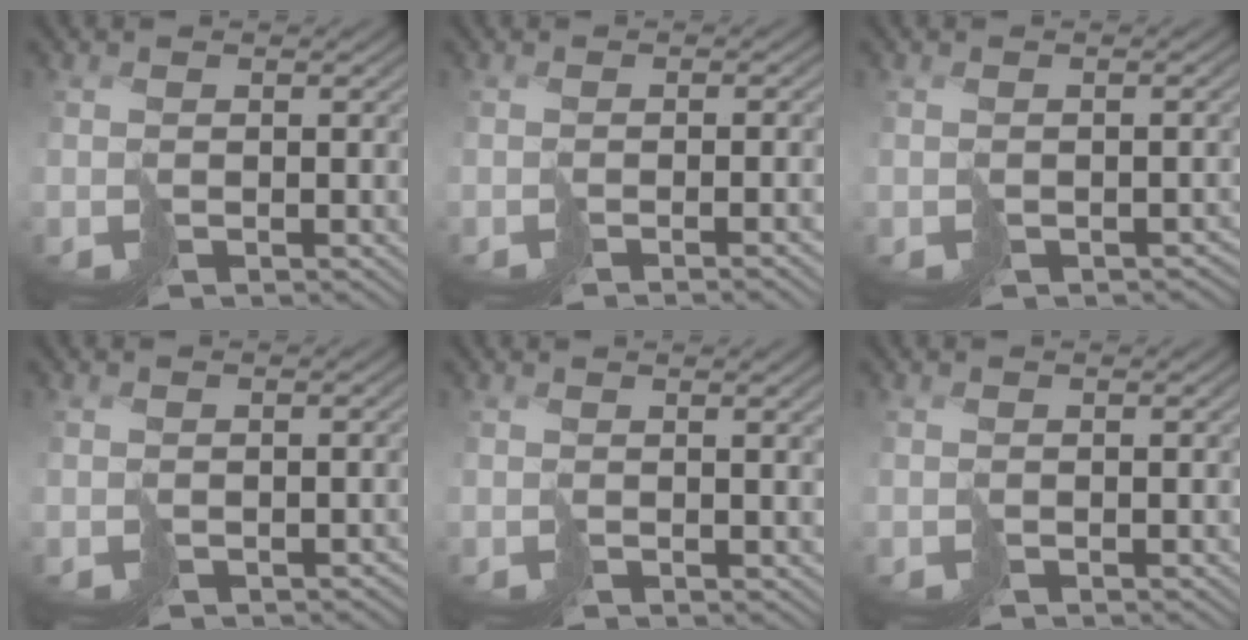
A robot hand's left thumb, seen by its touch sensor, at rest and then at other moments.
{"total": 2.5, "force": [-1.7, -0.5, 1.8], "torque": [-0.010, -0.002, -0.023]}
{"total": 2.5, "force": [-1.5, 1.6, 1.2], "torque": [-0.014, -0.012, -0.017]}
{"total": 1.4, "force": [-0.7, 1.0, 0.6], "torque": [0.000, -0.006, -0.011]}
{"total": 2.7, "force": [1.4, -0.1, 2.3], "torque": [-0.031, 0.008, 0.030]}
{"total": 0.0}